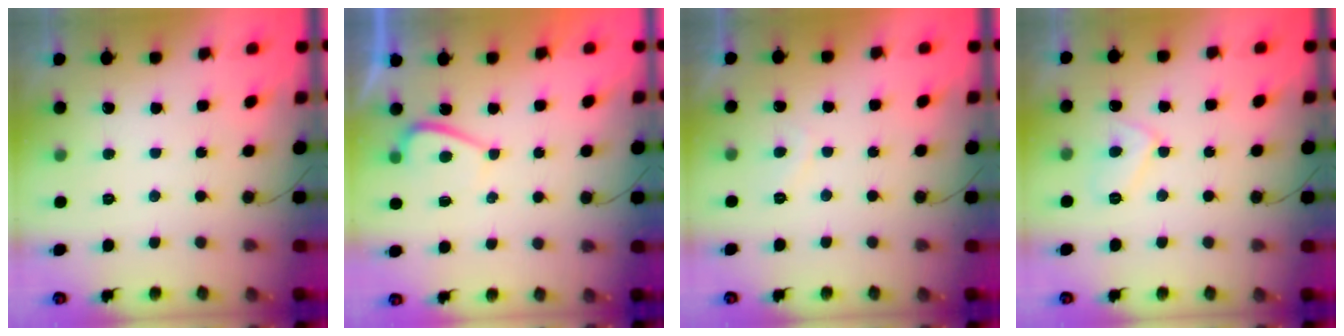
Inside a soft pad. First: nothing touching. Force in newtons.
{"total": 2.3, "press": 2.1, "slide": 0.7}
{"total": 1.3, "press": 1.1, "slide": 0.7}
{"total": 6.4, "press": 6.4, "slide": 0.6}